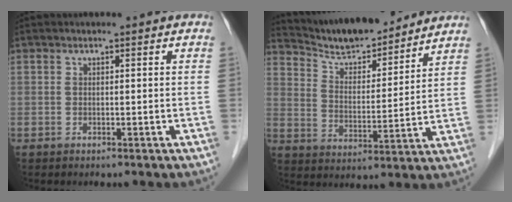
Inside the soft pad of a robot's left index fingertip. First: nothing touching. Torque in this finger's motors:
{"motor_torque": [0.20, -0.27, 0.16, 0.09]}